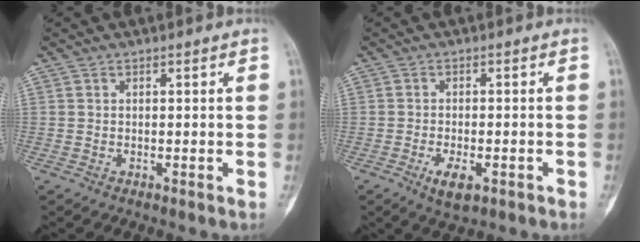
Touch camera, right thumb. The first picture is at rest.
{"total": 1.3, "force": [-0.5, 0.6, 1.0], "torque": [-0.015, 0.004, -0.002]}